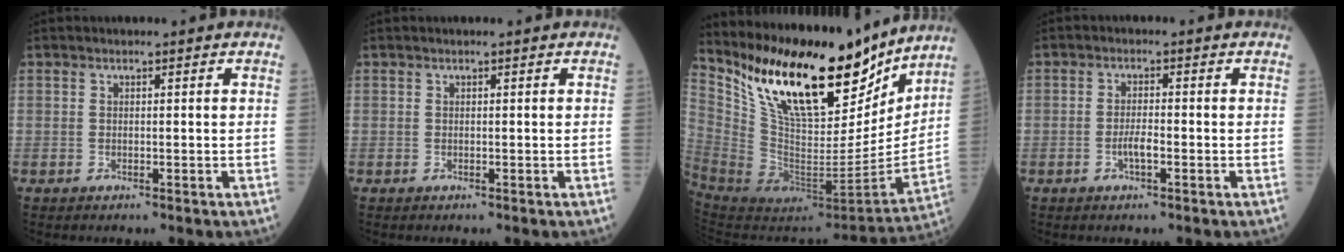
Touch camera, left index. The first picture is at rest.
{"total": 0.0}
{"total": 25.3, "force": [19.1, 8.2, 14.4], "torque": [-0.267, -0.024, 0.326]}
{"total": 2.5, "force": [-1.1, 0.5, 2.2], "torque": [-0.043, -0.001, -0.022]}